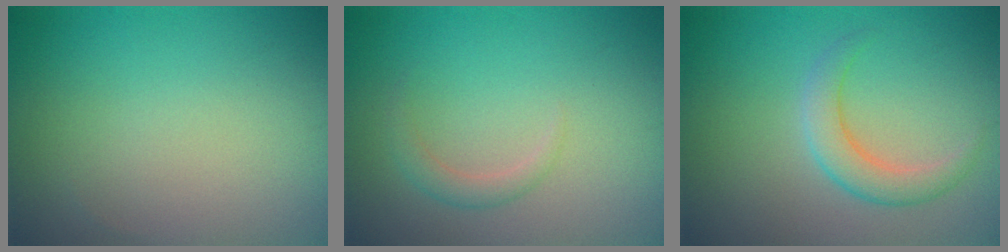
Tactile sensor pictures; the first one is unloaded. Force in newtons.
{"total": 1.4, "press": 1.4, "slide": 0.1}
{"total": 2.7, "press": 2.7, "slide": 0.1}